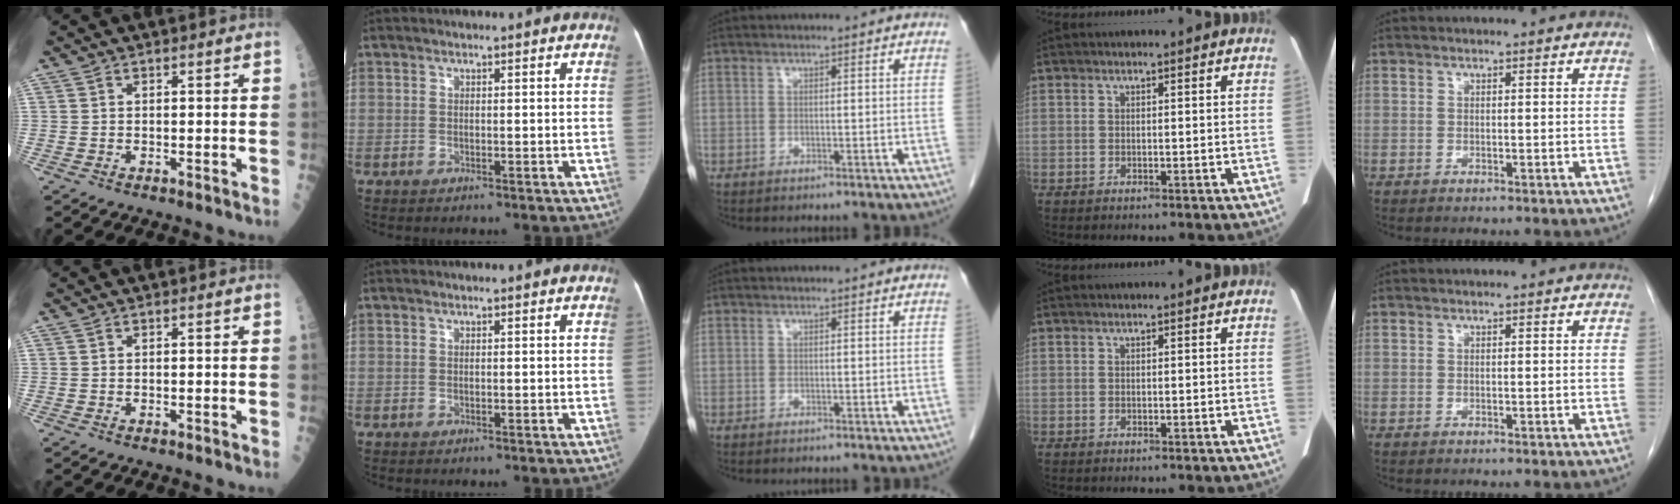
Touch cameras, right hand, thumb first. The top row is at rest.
{}